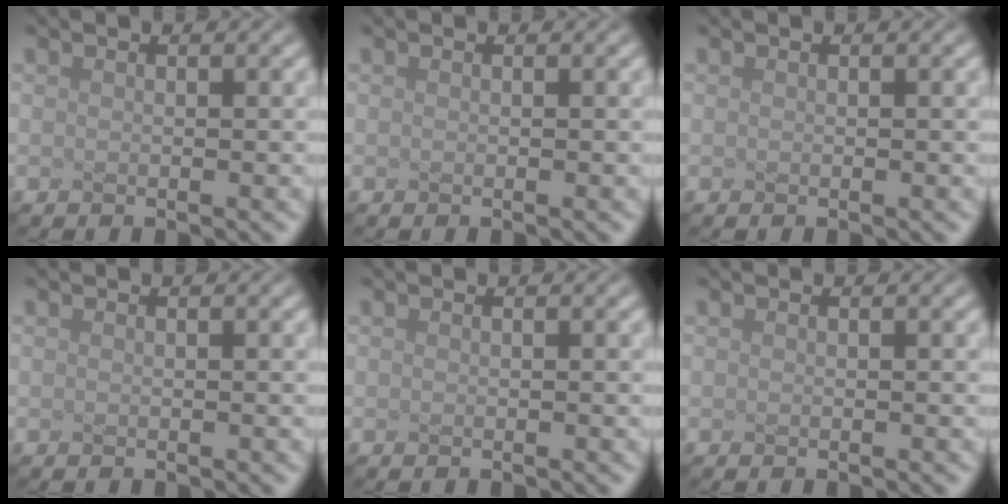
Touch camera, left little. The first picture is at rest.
{"total": 0.0}
{"total": 0.0}
{"total": 0.0}
{"total": 0.0}
{"total": 0.0}